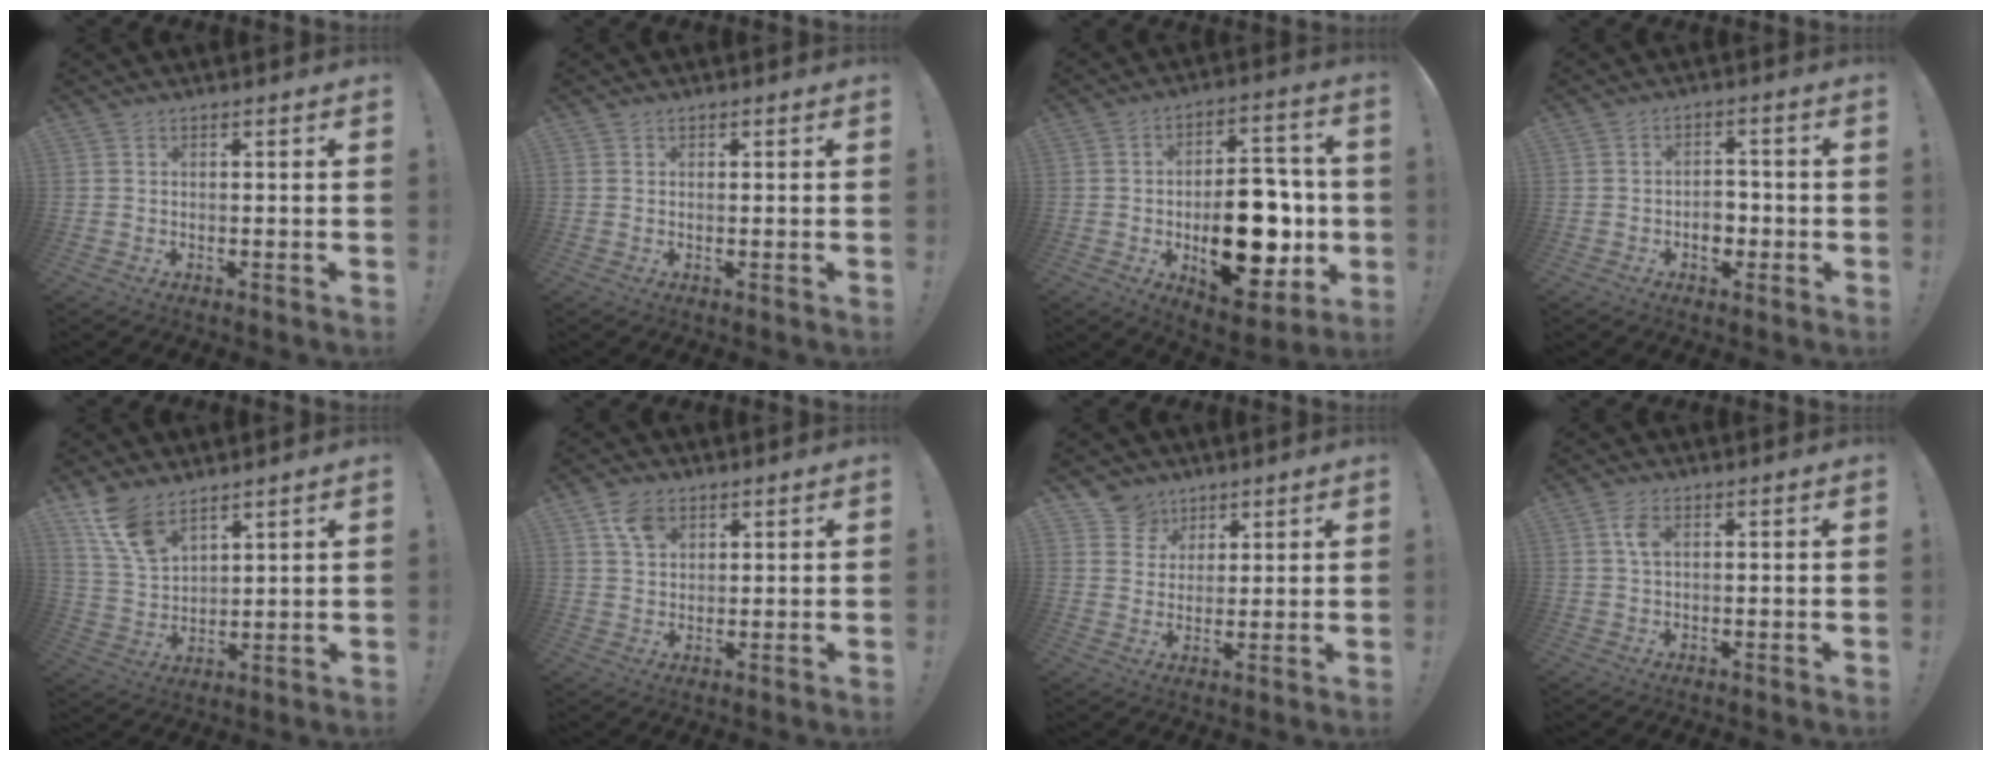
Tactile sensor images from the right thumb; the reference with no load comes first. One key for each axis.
{"total": 0.5, "fx": 0.5, "fy": 0.1, "fz": -0.1, "tx": 0.008, "ty": -0.002, "tz": 0.008}
{"total": 22.5, "fx": -3.6, "fy": 12.7, "fz": 18.2, "tx": -0.245, "ty": 0.016, "tz": -0.038}
{"total": 5.5, "fx": -1.6, "fy": 4.1, "fz": 3.2, "tx": -0.032, "ty": 0.008, "tz": -0.029}
{"total": 10.3, "fx": 7.6, "fy": 4.7, "fz": 5.1, "tx": -0.101, "ty": -0.038, "tz": 0.150}
{"total": 6.1, "fx": 3.2, "fy": 4.2, "fz": 2.9, "tx": -0.046, "ty": -0.006, "tz": 0.060}
{"total": 7.5, "fx": 5.0, "fy": 5.5, "fz": 0.5, "tx": -0.009, "ty": -0.036, "tz": 0.099}
{"total": 3.8, "fx": 1.0, "fy": 1.9, "fz": 3.1, "tx": -0.060, "ty": 0.005, "tz": 0.016}